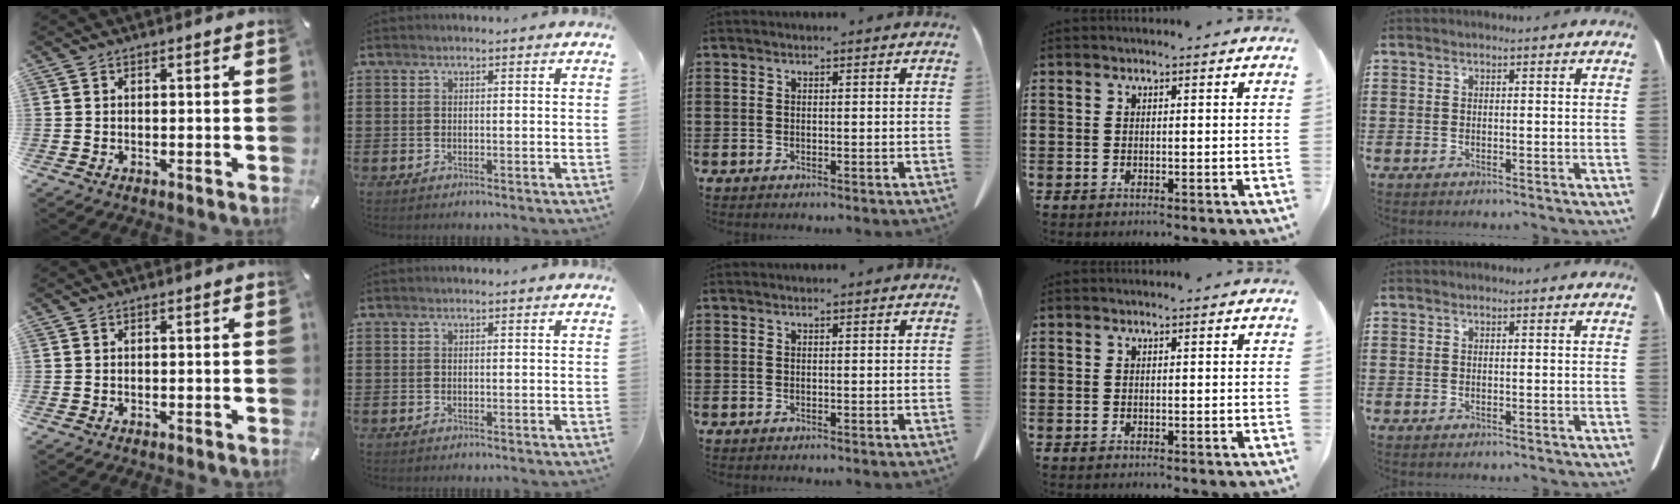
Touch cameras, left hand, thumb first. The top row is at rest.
{}